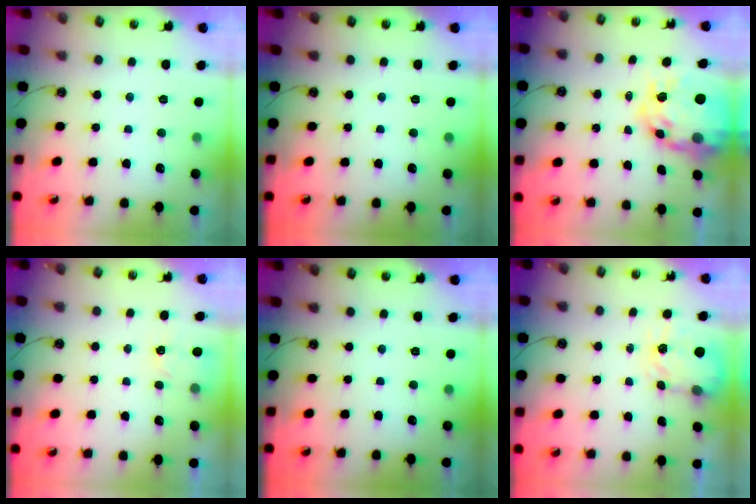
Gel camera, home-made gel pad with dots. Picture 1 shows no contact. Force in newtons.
{"total": 0.0}
{"total": 16.1, "press": 16.1, "slide": 1.4}
{"total": 2.6, "press": 2.5, "slide": 0.4}
{"total": 0.0}
{"total": 4.0, "press": 3.9, "slide": 0.6}